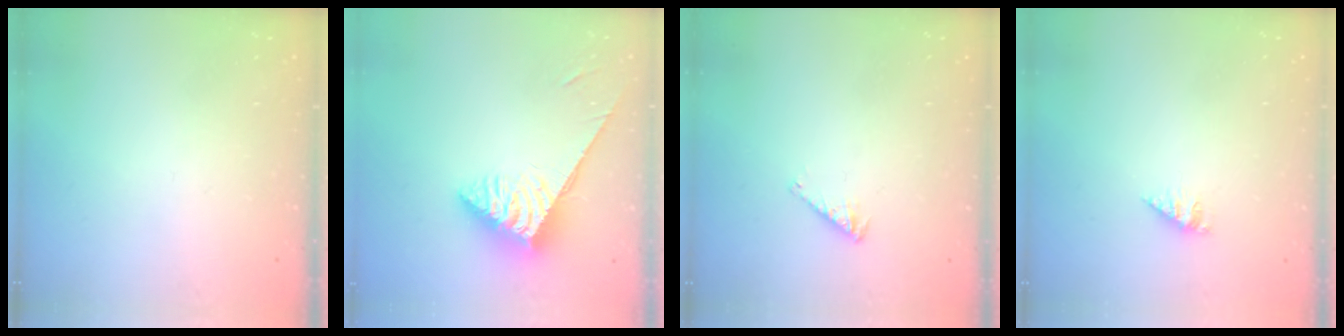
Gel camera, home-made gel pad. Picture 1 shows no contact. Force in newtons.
{"total": 6.0, "press": 6.0, "slide": 0.1}
{"total": 2.5, "press": 2.5, "slide": 0.4}
{"total": 1.5, "press": 1.5, "slide": 0.3}